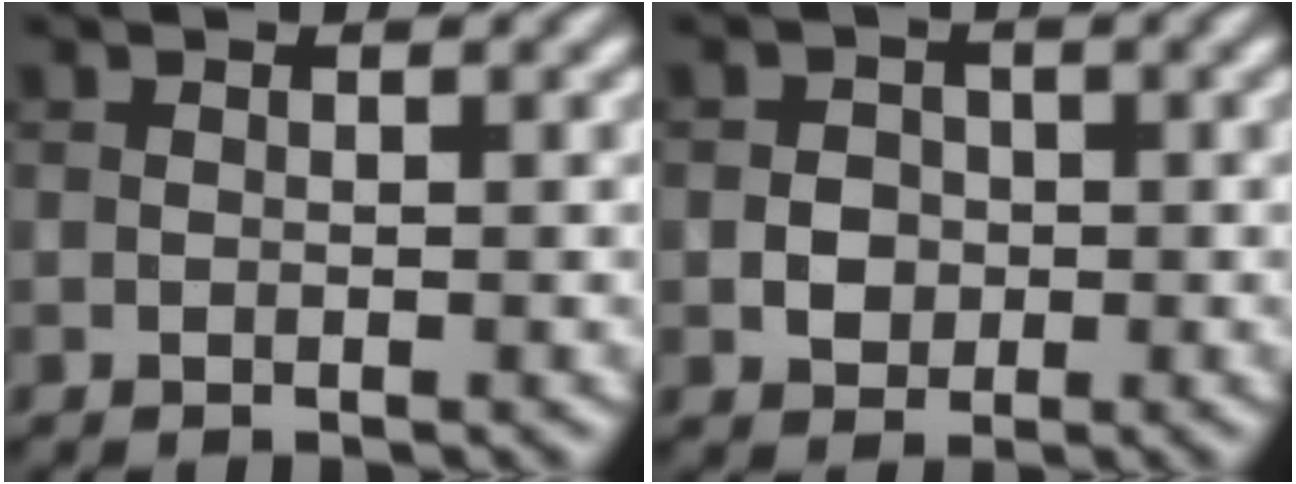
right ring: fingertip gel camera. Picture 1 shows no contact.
{"total": 2.2, "force": [-0.4, 1.9, 0.9], "torque": [-0.006, 0.000, -0.010]}